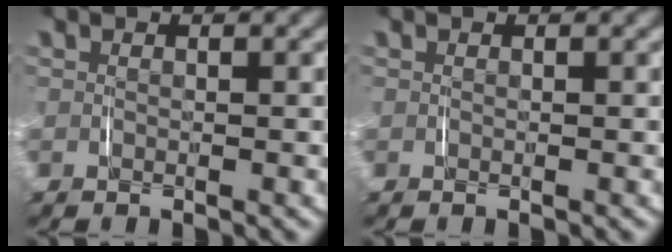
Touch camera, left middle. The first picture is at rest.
{"total": 0.0}